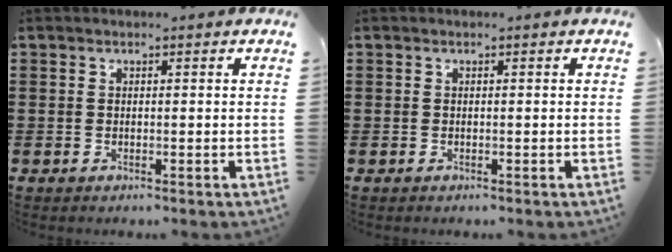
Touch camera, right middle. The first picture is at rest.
{"total": 0.0}